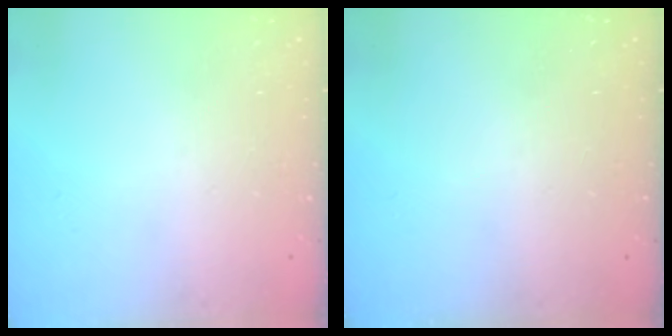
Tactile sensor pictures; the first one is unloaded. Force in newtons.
{"total": 0.0}